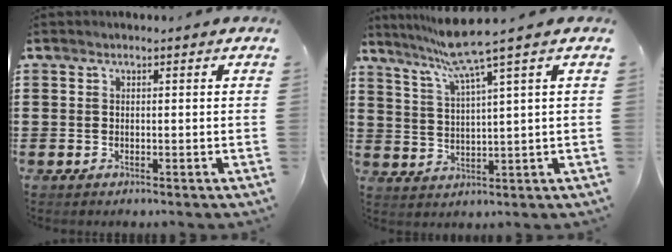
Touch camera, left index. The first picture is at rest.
{"total": 7.6, "force": [5.5, -0.8, 5.2], "torque": [-0.120, -0.021, 0.092]}